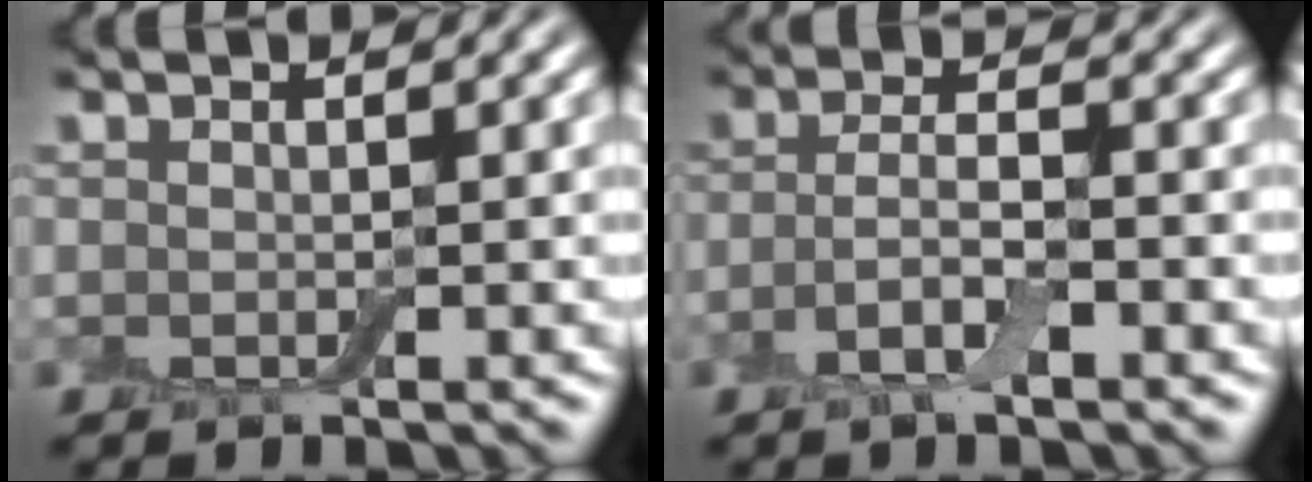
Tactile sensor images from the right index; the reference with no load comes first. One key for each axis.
{"total": 3.1, "fx": -1.3, "fy": 0.9, "fz": 2.7, "tx": -0.058, "ty": 0.003, "tz": -0.031}